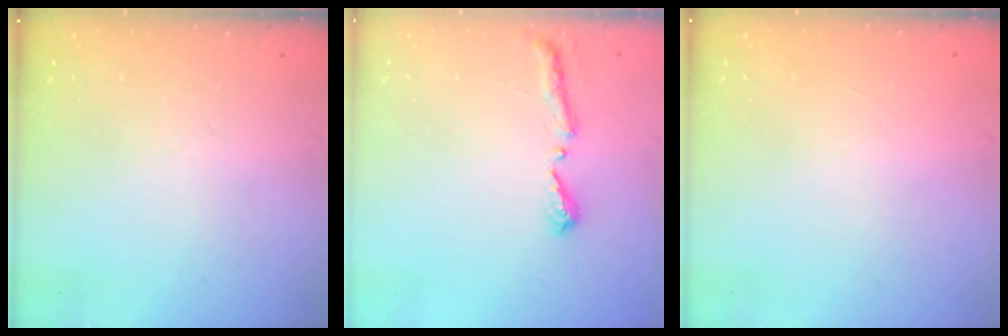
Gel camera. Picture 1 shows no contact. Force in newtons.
{"total": 5.1, "press": 5.0, "slide": 0.6}
{"total": 1.1, "press": 0.8, "slide": 0.7}